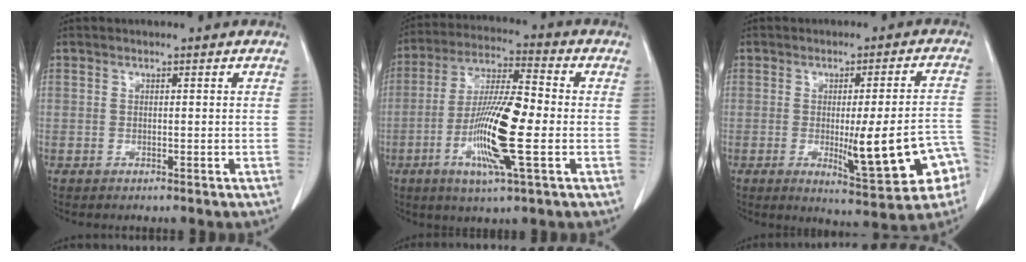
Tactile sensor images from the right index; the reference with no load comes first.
{"total": 13.9, "force": [-3.3, 1.1, 13.4], "torque": [-0.263, -0.010, -0.065]}
{"total": 13.8, "force": [-4.1, 1.8, 13.1], "torque": [-0.150, 0.006, -0.041]}